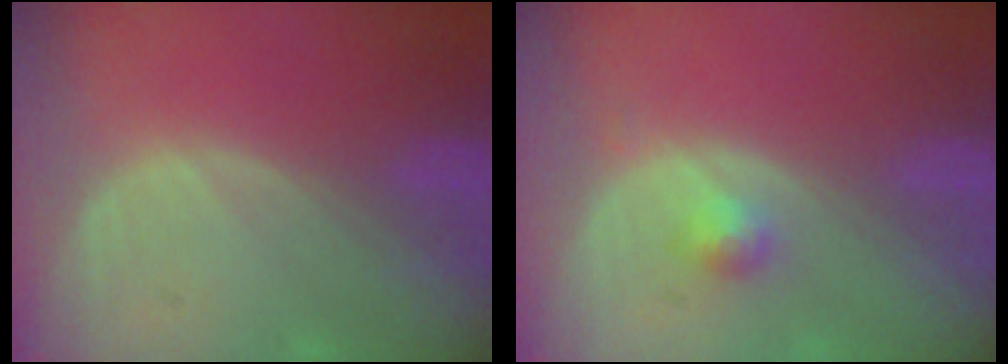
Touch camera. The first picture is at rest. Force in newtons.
{"total": 2.0, "press": 1.8, "slide": 0.8}